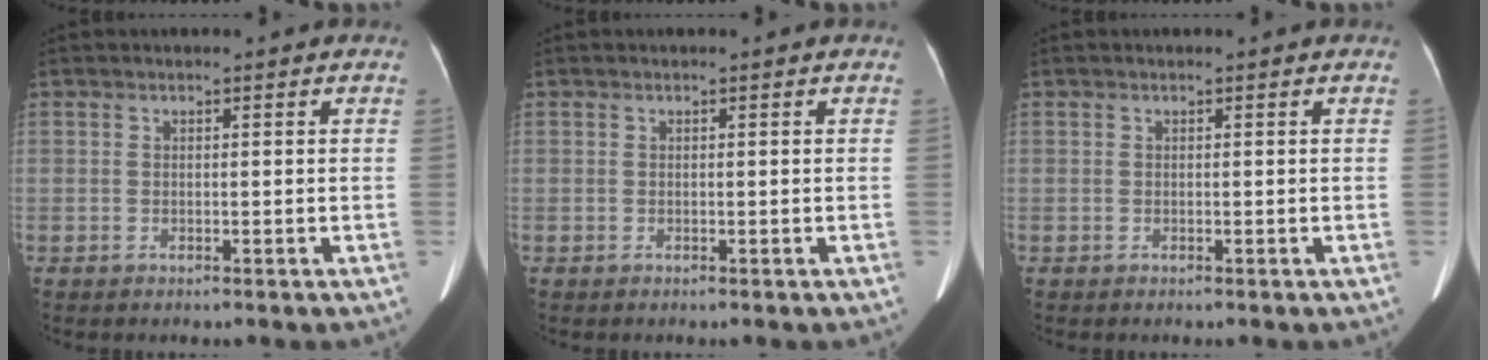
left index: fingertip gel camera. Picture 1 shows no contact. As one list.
[{"total": 0.0}, {"total": 0.0}]